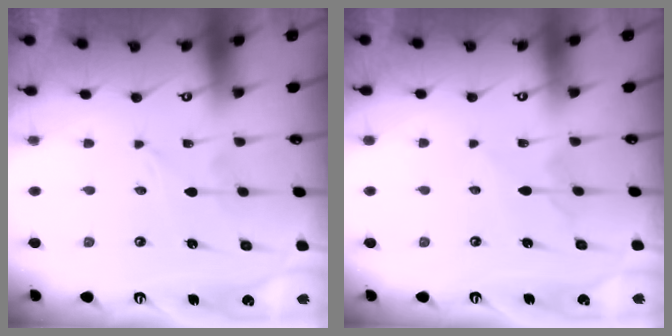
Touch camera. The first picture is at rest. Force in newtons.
{"total": 3.9, "press": 3.9, "slide": 0.4}